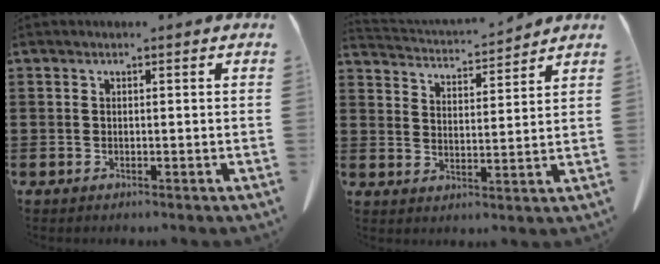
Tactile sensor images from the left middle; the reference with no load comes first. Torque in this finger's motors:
{"motor_torque": [0.01, -0.30, -0.28, -0.07]}